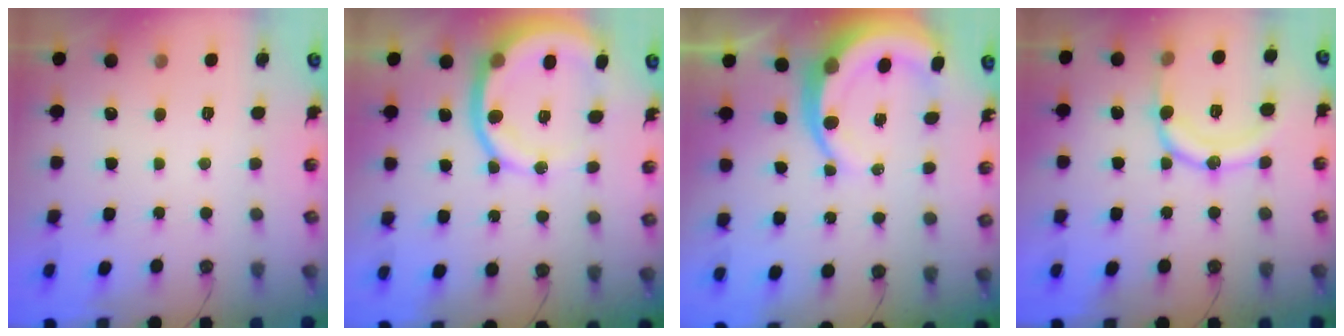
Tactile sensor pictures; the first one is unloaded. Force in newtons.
{"total": 13.8, "press": 13.7, "slide": 1.8}
{"total": 9.6, "press": 9.5, "slide": 1.2}
{"total": 14.1, "press": 14.1, "slide": 0.5}